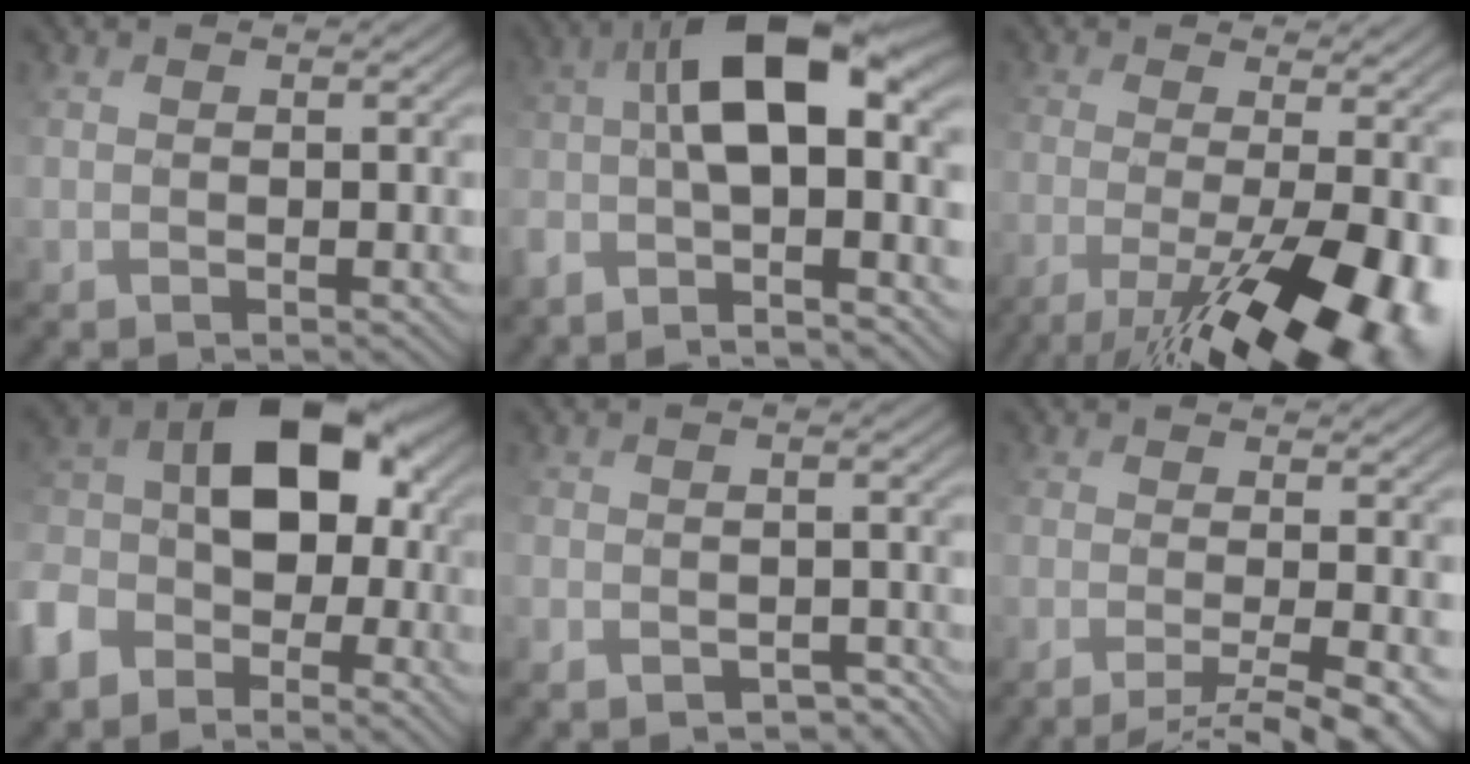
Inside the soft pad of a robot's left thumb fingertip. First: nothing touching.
{"total": 12.2, "force": [-2.8, 4.1, 11.1], "torque": [-0.210, -0.004, -0.061]}
{"total": 15.1, "force": [-6.9, 5.1, 12.5], "torque": [-0.217, -0.020, -0.096]}
{"total": 13.9, "force": [-4.8, 8.9, 9.5], "torque": [-0.200, -0.001, -0.110]}
{"total": 6.6, "force": [-5.5, 2.9, 2.2], "torque": [-0.030, -0.008, -0.083]}
{"total": 7.4, "force": [-4.4, 1.4, 5.8], "torque": [-0.080, 0.000, -0.066]}